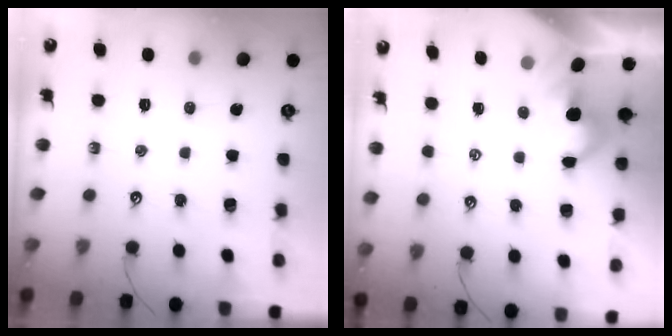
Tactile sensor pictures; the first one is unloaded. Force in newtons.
{"total": 0.8, "press": 0.8, "slide": 0.3}